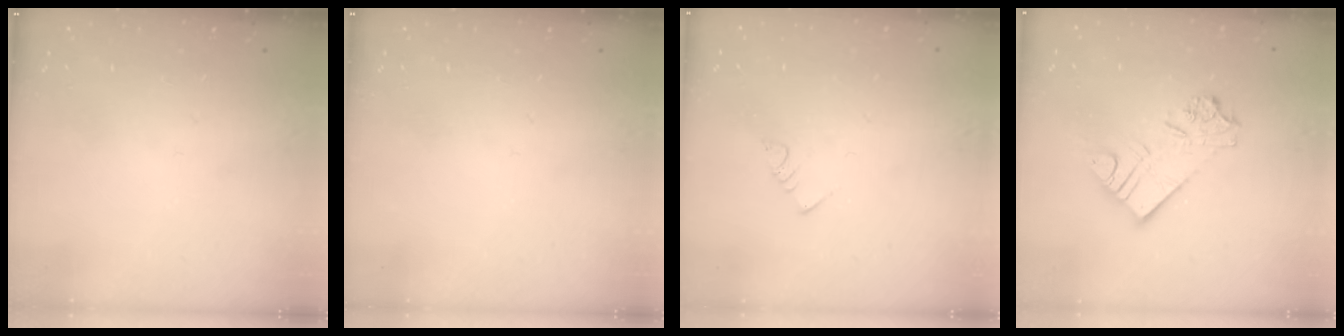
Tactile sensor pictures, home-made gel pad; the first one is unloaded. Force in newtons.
{"total": 0.0}
{"total": 3.0, "press": 3.0, "slide": 0.2}
{"total": 13.3, "press": 13.3, "slide": 1.4}